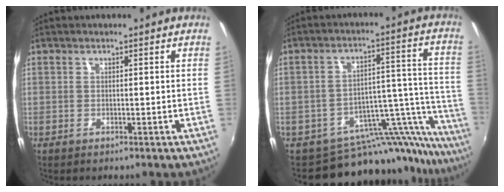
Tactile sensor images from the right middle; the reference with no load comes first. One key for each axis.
{"total": 19.3, "fx": -17.8, "fy": 6.1, "fz": 4.3, "tx": -0.040, "ty": 0.041, "tz": -0.252}